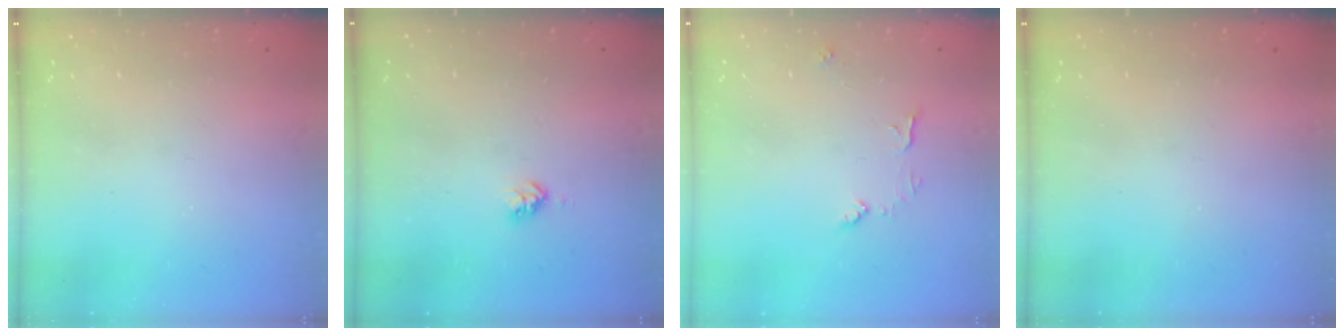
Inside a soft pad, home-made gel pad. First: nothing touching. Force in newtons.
{"total": 2.8, "press": 2.8, "slide": 0.2}
{"total": 6.8, "press": 6.8, "slide": 0.4}
{"total": 0.0}